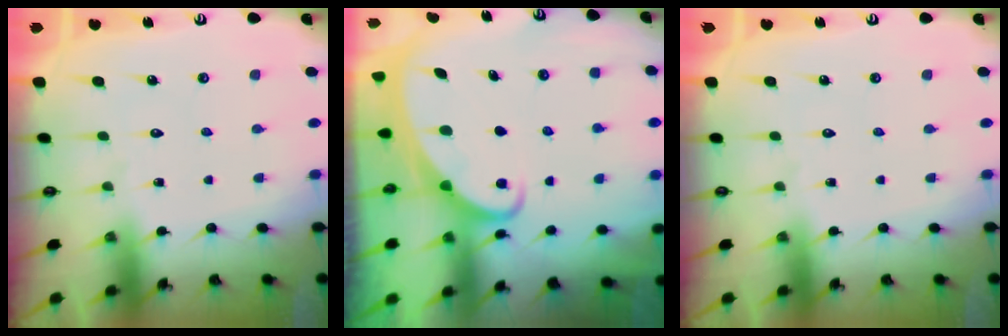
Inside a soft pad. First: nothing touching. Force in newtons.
{"total": 2.5, "press": 2.5, "slide": 0.4}
{"total": 0.0}